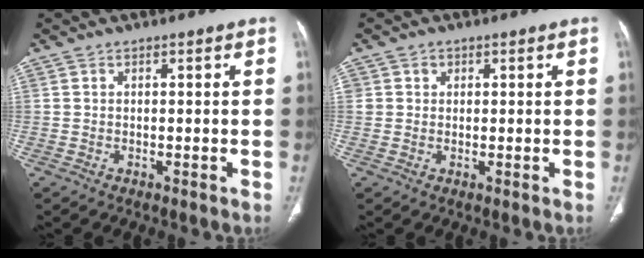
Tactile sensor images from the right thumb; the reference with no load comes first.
{"total": 1.6, "force": [0.6, 1.5, 0.2], "torque": [0.012, 0.000, 0.006]}